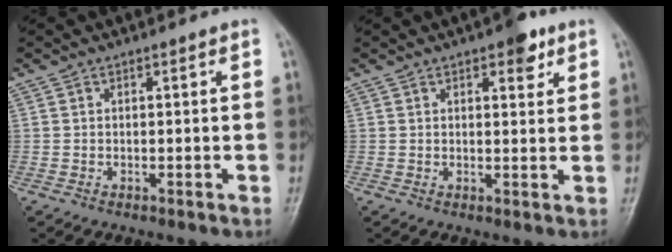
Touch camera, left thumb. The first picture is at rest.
{"total": 4.6, "force": [2.7, 2.0, 3.2], "torque": [-0.027, -0.010, 0.032]}